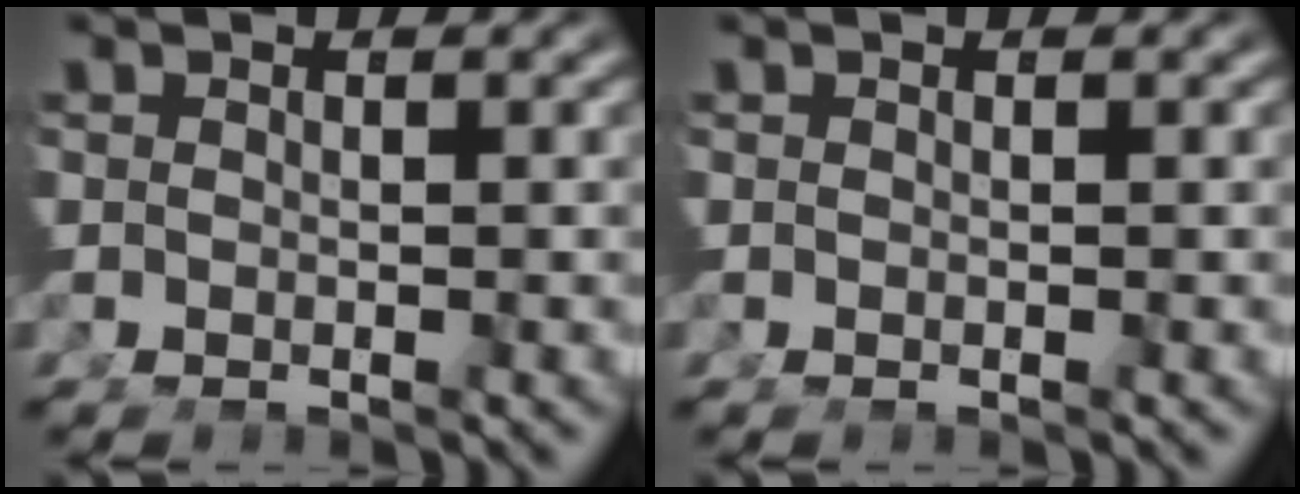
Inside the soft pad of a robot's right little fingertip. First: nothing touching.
{"total": 0.0}